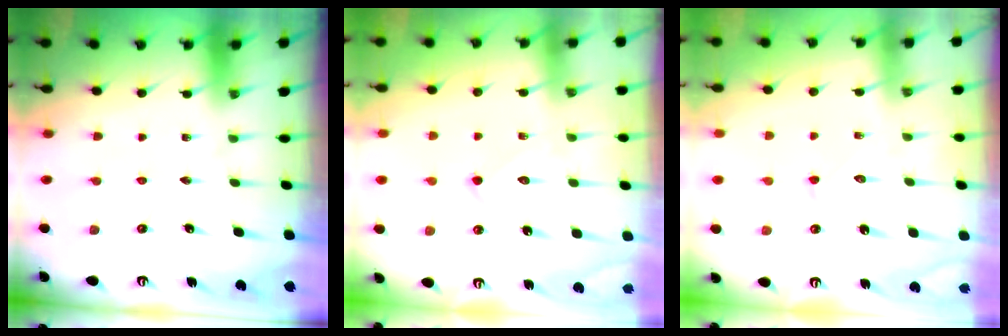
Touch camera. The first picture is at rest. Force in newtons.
{"total": 9.4, "press": 9.4, "slide": 0.7}
{"total": 6.0, "press": 6.0, "slide": 0.5}